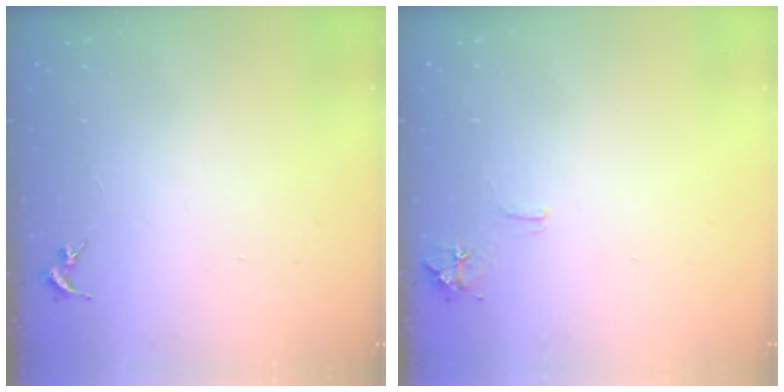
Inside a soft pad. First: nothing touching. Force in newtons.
{"total": 6.3, "press": 6.3, "slide": 0.8}